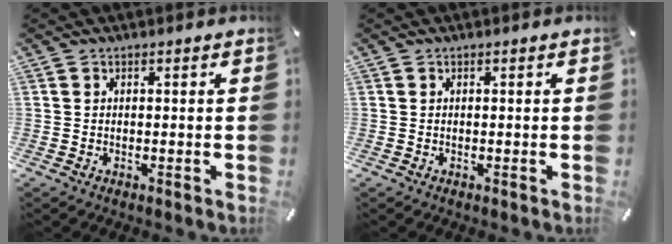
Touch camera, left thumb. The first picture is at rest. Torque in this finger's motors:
{"motor_torque": [-0.06, 0.10, 0.00, 0.00, 0.00]}